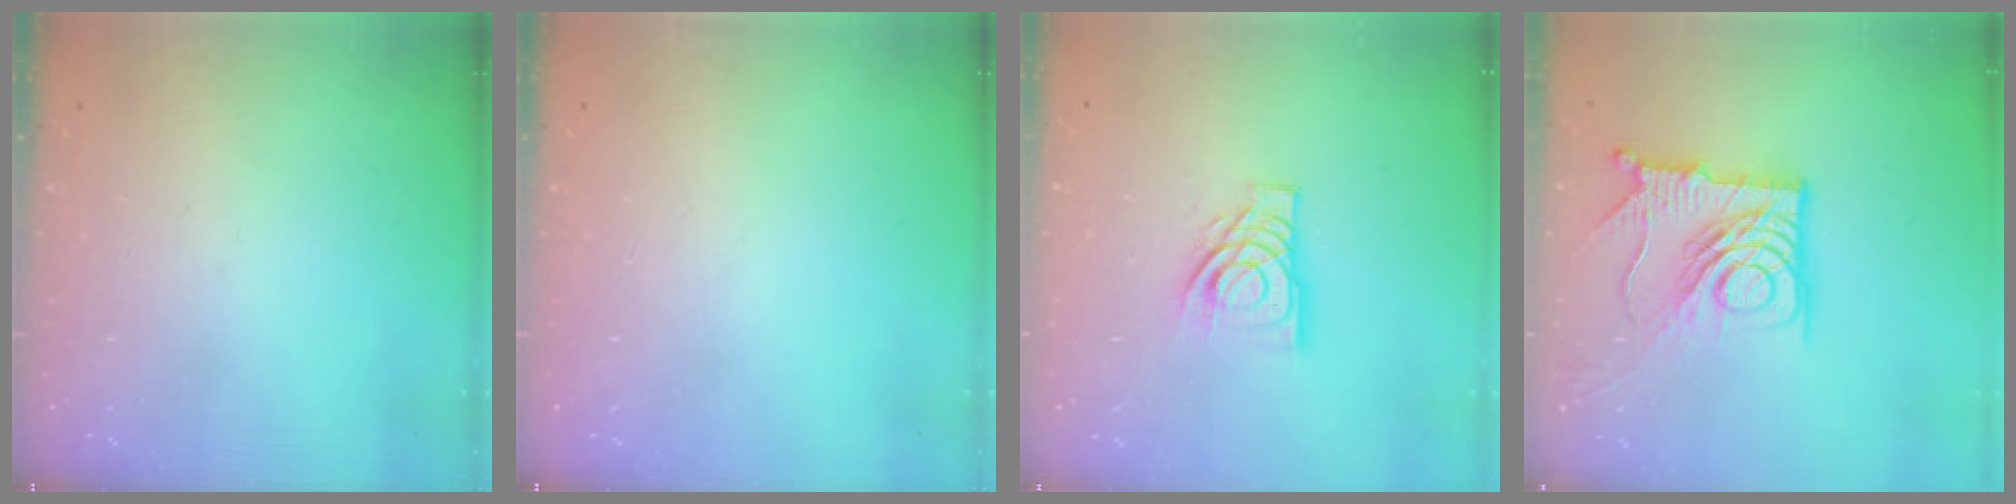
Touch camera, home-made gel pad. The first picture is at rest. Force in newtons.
{"total": 0.0}
{"total": 12.6, "press": 12.6, "slide": 1.6}
{"total": 15.4, "press": 15.3, "slide": 1.7}